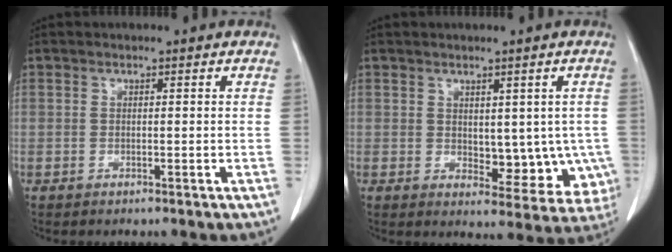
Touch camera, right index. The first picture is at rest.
{"total": 8.4, "force": [-0.4, 4.8, 6.9], "torque": [-0.062, -0.004, 0.008]}